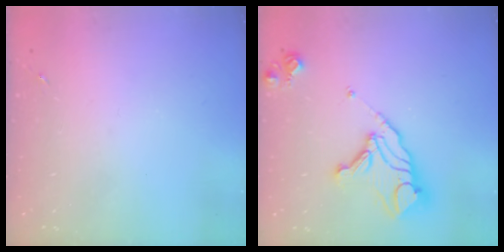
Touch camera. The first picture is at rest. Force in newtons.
{"total": 14.9, "press": 14.8, "slide": 1.5}